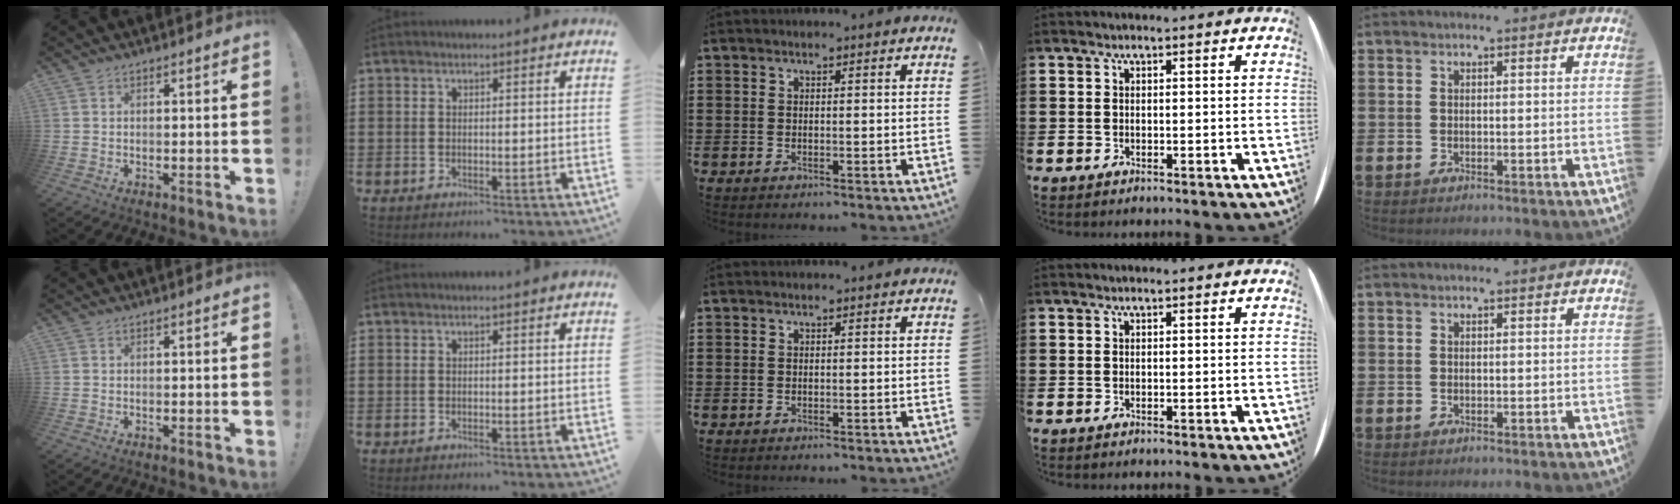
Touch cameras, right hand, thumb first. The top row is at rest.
{}